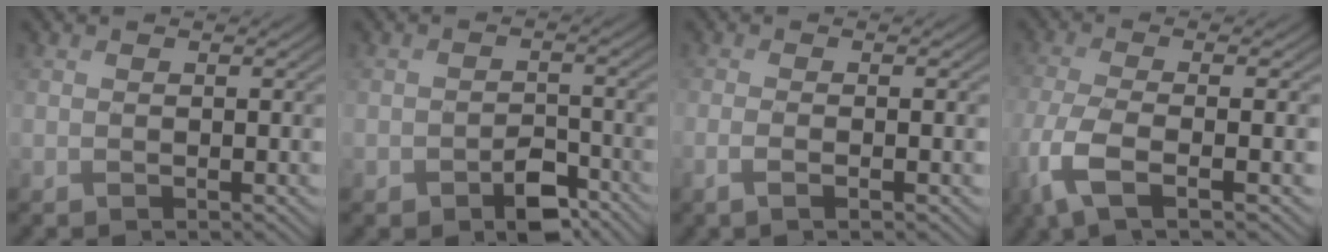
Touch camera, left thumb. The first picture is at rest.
{"total": 4.7, "force": [-2.9, 2.4, 2.7], "torque": [-0.044, -0.003, -0.047]}
{"total": 2.2, "force": [-0.8, 0.0, 2.0], "torque": [-0.043, 0.005, -0.019]}
{"total": 7.5, "force": [-2.9, 2.0, 6.6], "torque": [-0.158, -0.012, -0.064]}